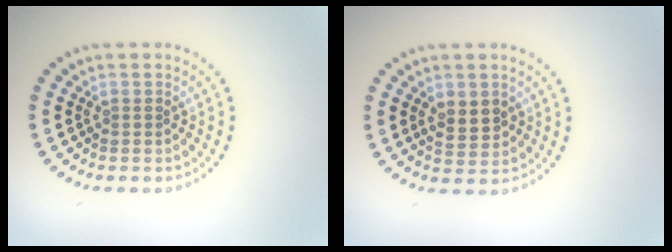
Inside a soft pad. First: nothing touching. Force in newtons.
{"total": 2.3, "press": 2.2, "slide": 0.3}